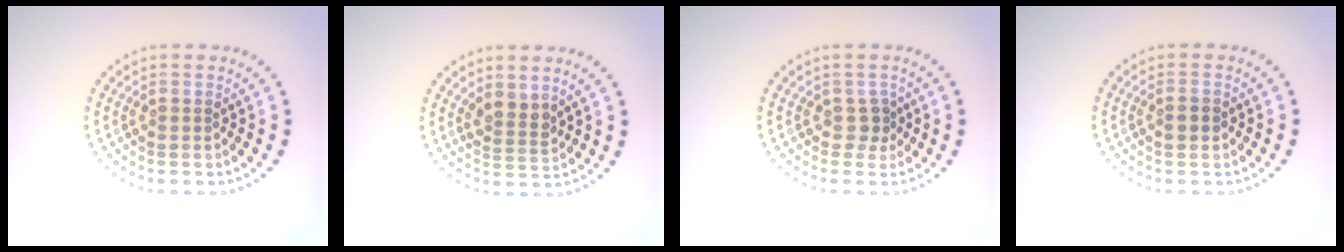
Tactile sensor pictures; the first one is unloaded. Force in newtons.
{"total": 2.0, "press": 1.7, "slide": 1.1}
{"total": 1.3, "press": 1.0, "slide": 0.9}
{"total": 1.3, "press": 1.3, "slide": 0.1}